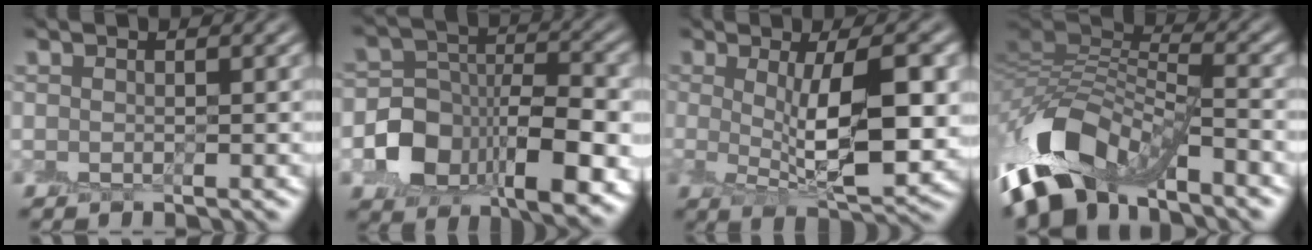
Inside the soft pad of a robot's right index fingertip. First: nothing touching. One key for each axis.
{"total": 9.7, "fx": -3.3, "fy": 6.5, "fz": 6.4, "tx": -0.106, "ty": 0.000, "tz": -0.055}
{"total": 8.3, "fx": 0.6, "fy": 2.5, "fz": 7.9, "tx": -0.114, "ty": -0.006, "tz": 0.016}
{"total": 9.6, "fx": -5.4, "fy": 5.1, "fz": 6.1, "tx": -0.115, "ty": 0.004, "tz": -0.110}